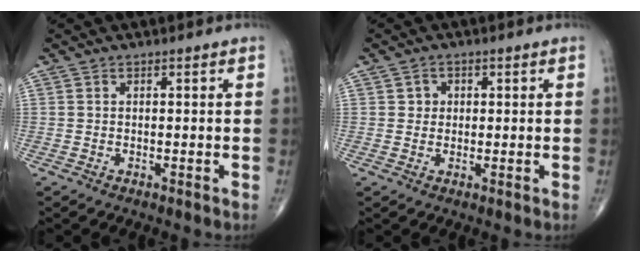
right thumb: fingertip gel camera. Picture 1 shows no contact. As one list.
[{"total": 2.4, "force": [0.5, 2.2, 0.8], "torque": [0.005, 0.002, 0.004]}]